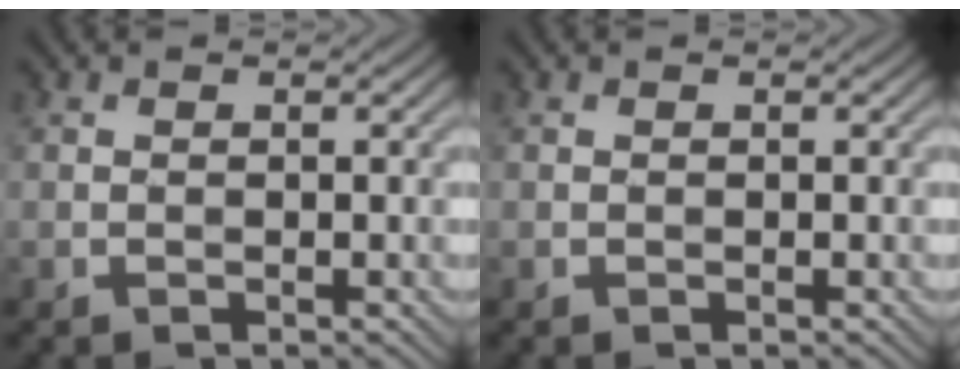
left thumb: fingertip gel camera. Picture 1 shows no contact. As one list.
[{"total": 0.0}]